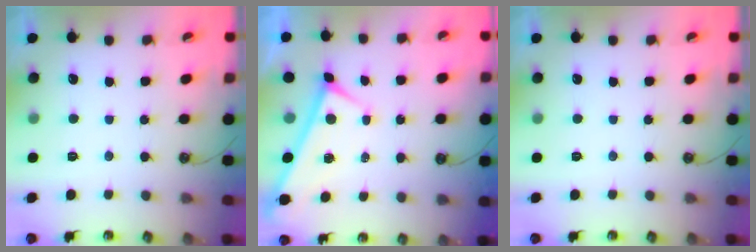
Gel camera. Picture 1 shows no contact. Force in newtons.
{"total": 0.0}
{"total": 0.0}